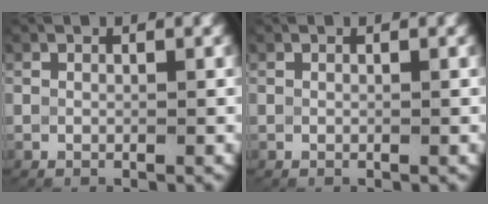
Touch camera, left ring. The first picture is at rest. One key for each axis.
{"total": 0.0}